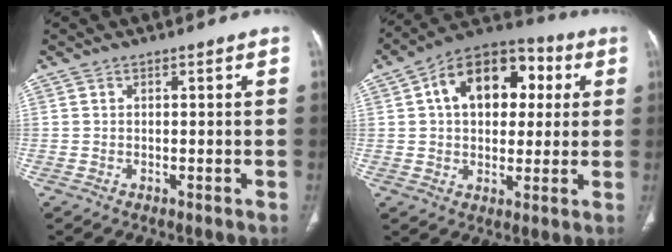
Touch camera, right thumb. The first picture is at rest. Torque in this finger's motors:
{"motor_torque": [-0.78, 1.20, 0.76, 0.03, 0.27]}